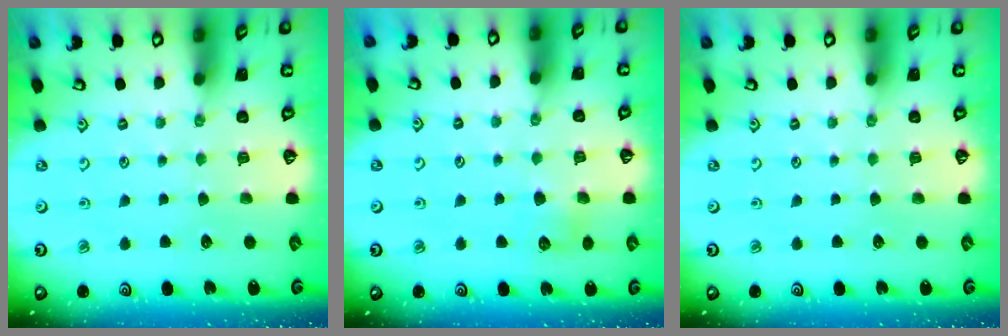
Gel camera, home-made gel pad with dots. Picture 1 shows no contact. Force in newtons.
{"total": 6.4, "press": 6.3, "slide": 0.8}
{"total": 0.0}